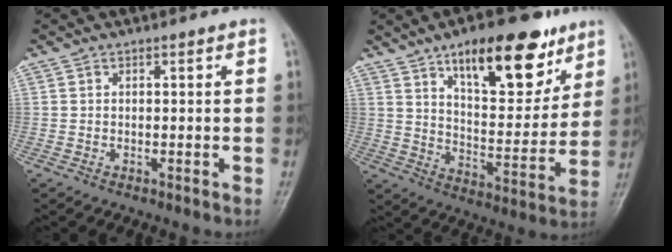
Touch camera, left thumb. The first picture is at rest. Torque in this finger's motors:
{"motor_torque": [1.82, 1.75, 1.47, -1.30, 0.21]}